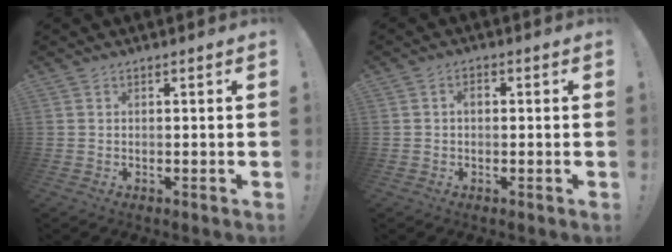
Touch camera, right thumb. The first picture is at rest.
{"total": 1.7, "force": [-0.3, 1.0, 1.3], "torque": [-0.027, 0.008, -0.006]}